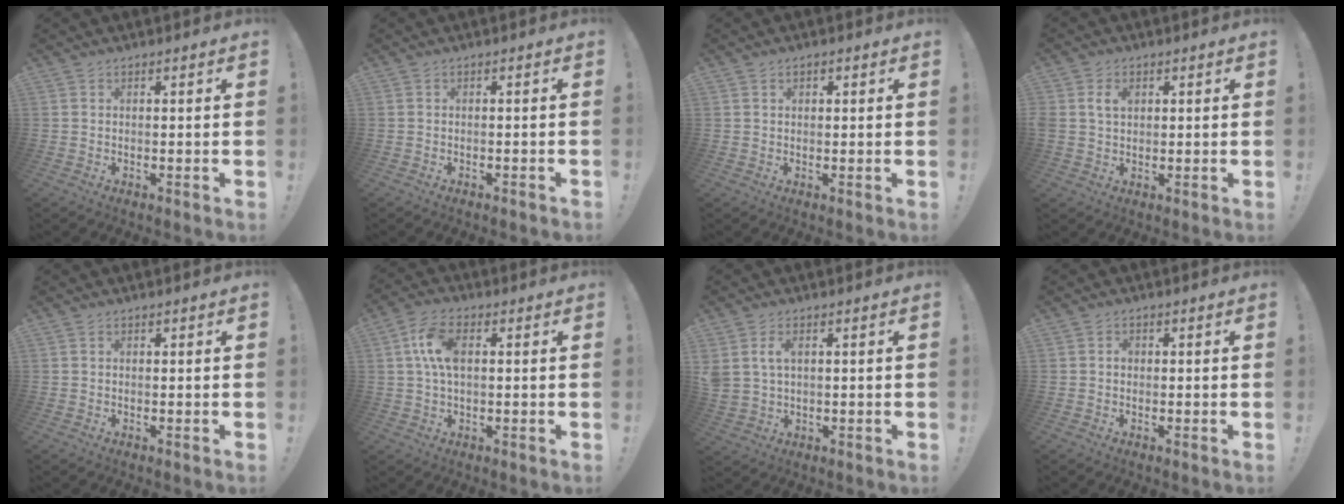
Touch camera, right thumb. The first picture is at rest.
{"total": 1.0, "force": [-1.0, -0.3, 0.3], "torque": [-0.003, -0.002, -0.017]}
{"total": 1.0, "force": [0.4, 0.8, 0.4], "torque": [-0.002, -0.001, 0.006]}
{"total": 4.2, "force": [1.2, 3.1, 2.7], "torque": [-0.053, 0.008, 0.022]}
{"total": 0.0}
{"total": 9.1, "force": [1.6, 5.0, 7.4], "torque": [-0.134, 0.003, 0.029]}
{"total": 5.2, "force": [1.8, 3.5, 3.5], "torque": [-0.068, -0.003, 0.033]}
{"total": 1.2, "force": [-0.2, 1.0, 0.6], "torque": [-0.005, 0.004, -0.005]}